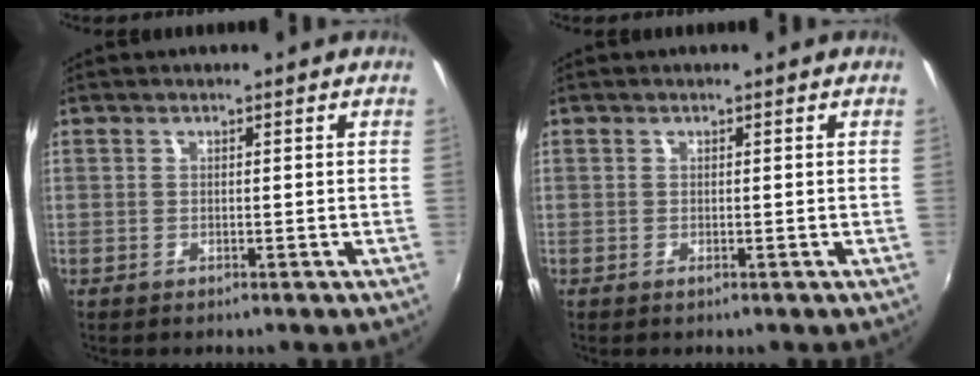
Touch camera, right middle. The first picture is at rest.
{"total": 0.0}